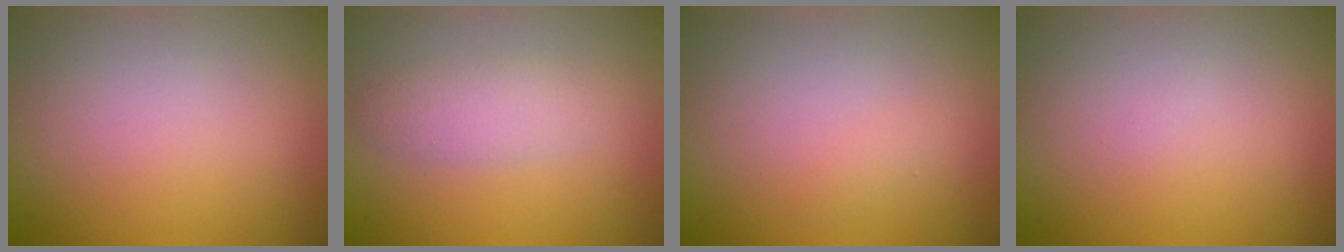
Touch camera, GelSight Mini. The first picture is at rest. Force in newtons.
{"total": 2.6, "press": 2.6, "slide": 0.0}
{"total": 0.5, "press": 0.5, "slide": 0.0}
{"total": 0.0}